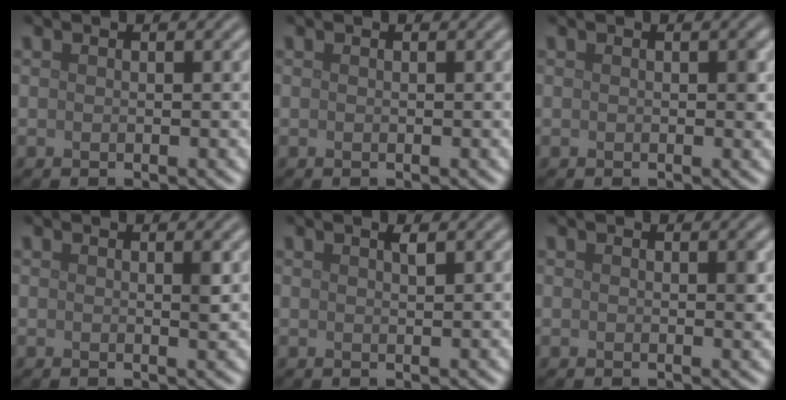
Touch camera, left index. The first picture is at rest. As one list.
[{"total": 0.0}, {"total": 0.7, "force": [0.1, 0.5, 0.6], "torque": [-0.004, -0.003, 0.000]}, {"total": 0.7, "force": [0.2, 0.0, 0.7], "torque": [-0.009, -0.002, 0.002]}, {"total": 0.7, "force": [0.5, 0.1, 0.5], "torque": [-0.009, 0.000, 0.008]}, {"total": 0.7, "force": [0.1, 0.1, 0.7], "torque": [-0.006, -0.002, 0.001]}]